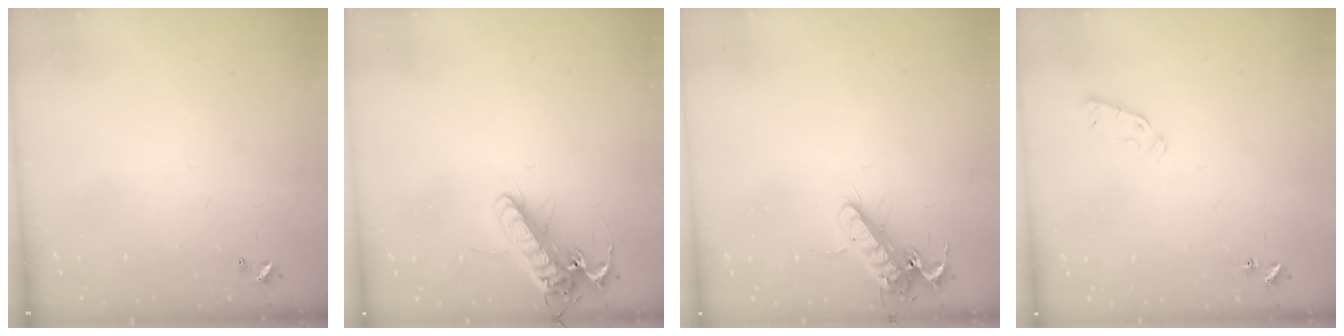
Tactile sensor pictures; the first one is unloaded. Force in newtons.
{"total": 16.2, "press": 16.0, "slide": 2.5}
{"total": 13.5, "press": 13.3, "slide": 1.9}
{"total": 5.3, "press": 5.3, "slide": 0.7}